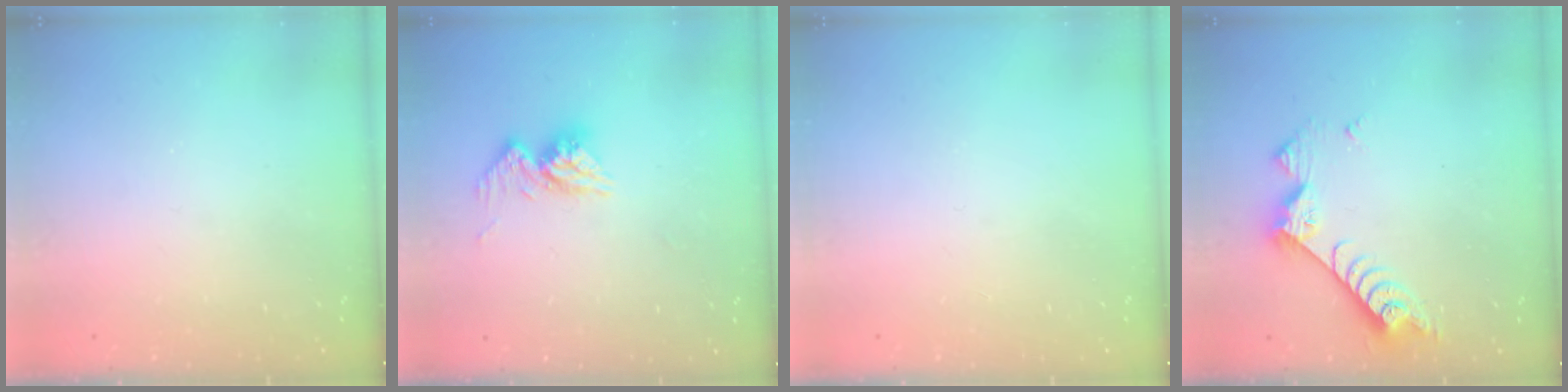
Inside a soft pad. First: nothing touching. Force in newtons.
{"total": 10.3, "press": 10.3, "slide": 0.9}
{"total": 0.0}
{"total": 7.6, "press": 7.6, "slide": 0.4}